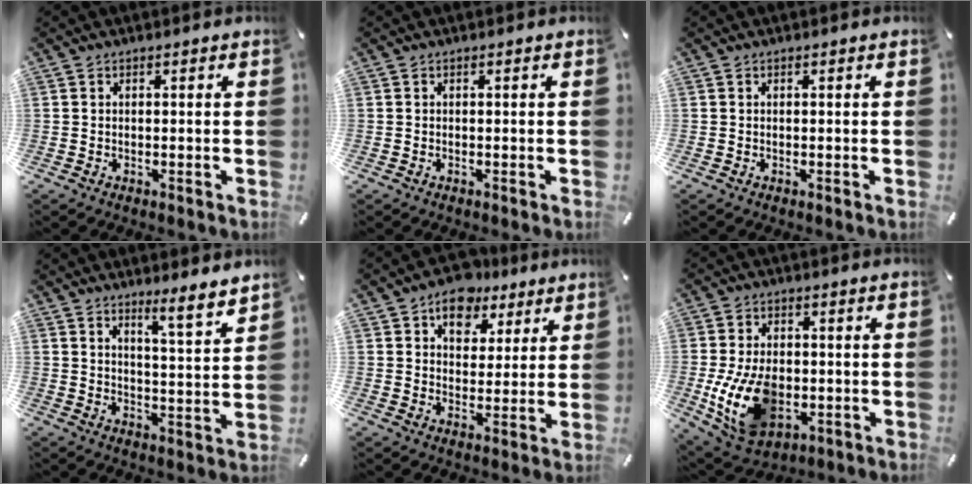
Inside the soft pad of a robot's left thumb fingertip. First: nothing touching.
{"total": 0.0}
{"total": 0.0}
{"total": 6.7, "force": [5.9, 0.1, 3.2], "torque": [-0.046, -0.050, 0.098]}
{"total": 9.3, "force": [5.9, 6.4, 3.2], "torque": [-0.038, -0.036, 0.101]}
{"total": 14.5, "force": [-2.4, 10.1, 10.1], "torque": [-0.198, -0.002, -0.040]}